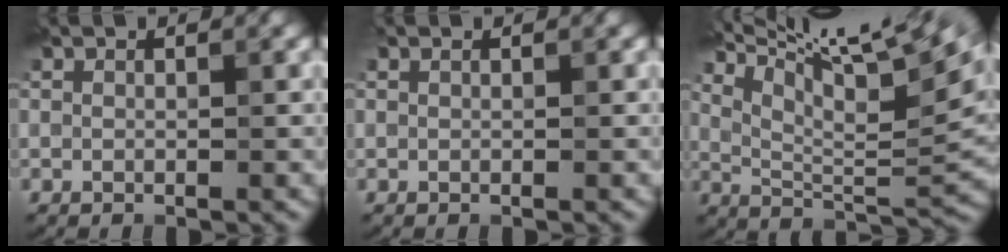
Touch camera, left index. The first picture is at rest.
{"total": 0.5, "force": [0.4, 0.1, 0.3], "torque": [-0.008, 0.005, 0.006]}
{"total": 13.7, "force": [9.4, 2.6, 9.7], "torque": [-0.158, 0.013, 0.154]}